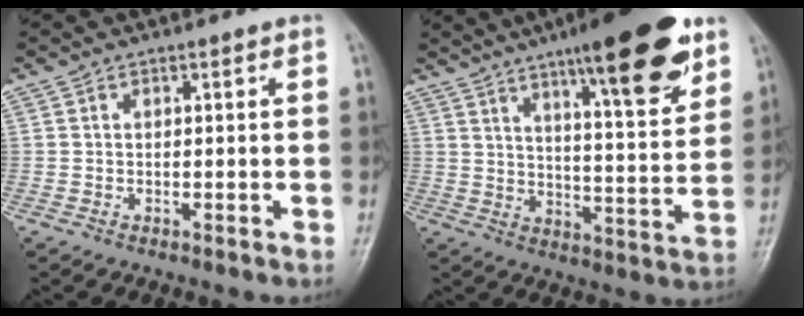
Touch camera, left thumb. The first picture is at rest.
{"total": 19.0, "force": [11.6, 4.0, 14.5], "torque": [-0.181, -0.056, 0.173]}